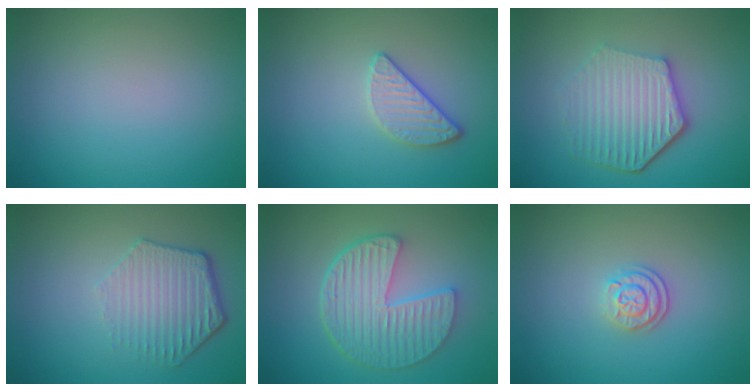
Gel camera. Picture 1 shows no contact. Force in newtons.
{"total": 2.4, "press": 2.2, "slide": 0.9}
{"total": 5.9, "press": 4.5, "slide": 3.8}
{"total": 4.3, "press": 3.5, "slide": 2.6}
{"total": 6.3, "press": 4.6, "slide": 4.3}
{"total": 2.3, "press": 1.9, "slide": 1.2}